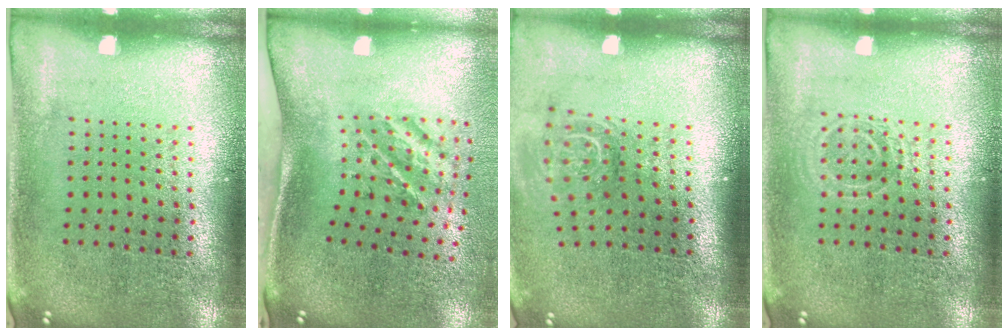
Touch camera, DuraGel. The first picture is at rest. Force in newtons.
{"total": 2.3, "press": 1.3, "slide": 1.9}
{"total": 1.7, "press": 1.2, "slide": 1.2}
{"total": 1.6, "press": 1.5, "slide": 0.4}